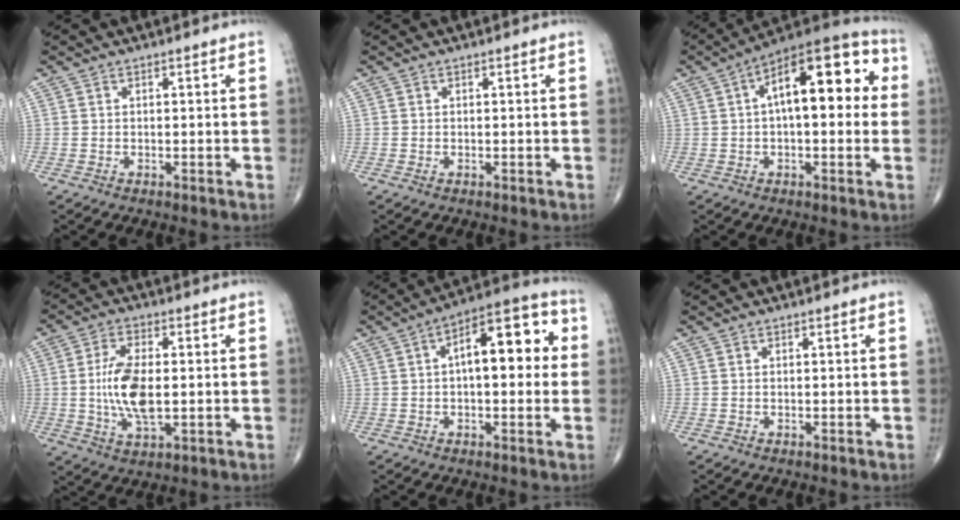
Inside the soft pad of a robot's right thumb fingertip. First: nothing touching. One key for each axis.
{"total": 0.0}
{"total": 18.3, "fx": 3.5, "fy": 8.0, "fz": 16.0, "tx": -0.211, "ty": 0.040, "tz": 0.042}
{"total": 10.5, "fx": -0.2, "fy": 4.8, "fz": 9.4, "tx": -0.187, "ty": -0.005, "tz": -0.002}
{"total": 14.5, "fx": 2.3, "fy": 6.4, "fz": 12.9, "tx": -0.162, "ty": 0.034, "tz": 0.028}
{"total": 0.0}